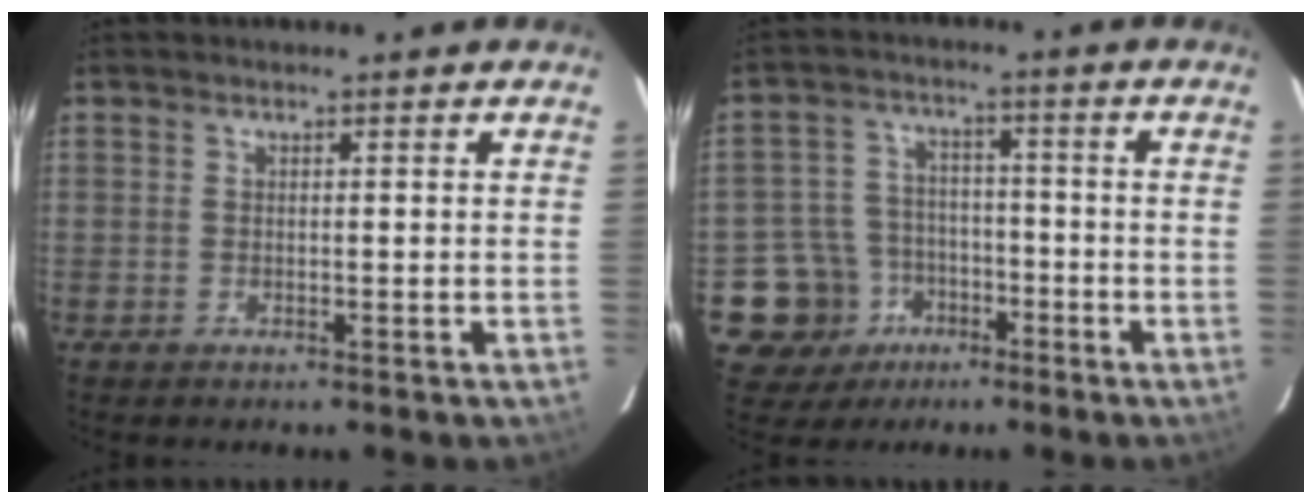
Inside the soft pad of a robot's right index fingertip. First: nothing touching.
{"total": 10.5, "force": [-5.0, 9.2, 1.2], "torque": [-0.057, 0.033, -0.071]}